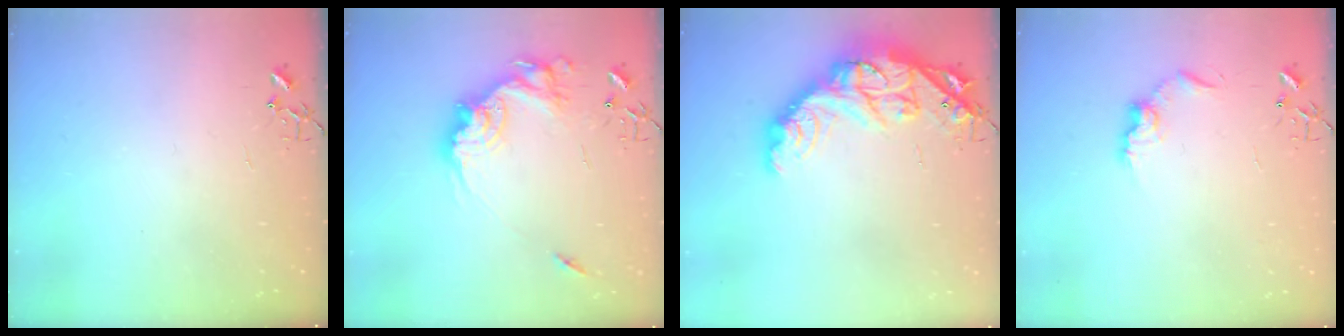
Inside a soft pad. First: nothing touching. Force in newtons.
{"total": 19.1, "press": 19.0, "slide": 1.6}
{"total": 22.0, "press": 21.9, "slide": 1.6}
{"total": 9.1, "press": 9.1, "slide": 0.3}